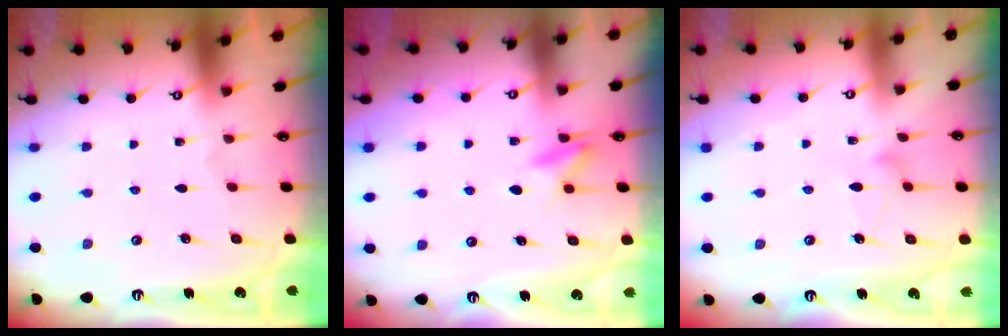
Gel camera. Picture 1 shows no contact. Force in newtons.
{"total": 8.4, "press": 8.2, "slide": 1.4}
{"total": 9.6, "press": 9.6, "slide": 0.5}